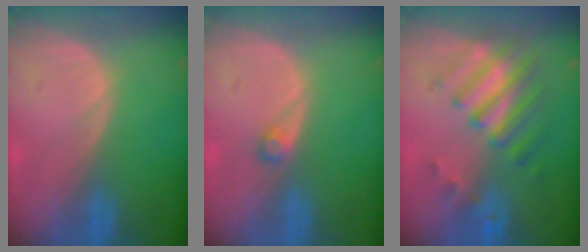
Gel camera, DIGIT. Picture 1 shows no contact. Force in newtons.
{"total": 1.3, "press": 1.2, "slide": 0.3}
{"total": 7.9, "press": 7.0, "slide": 3.8}